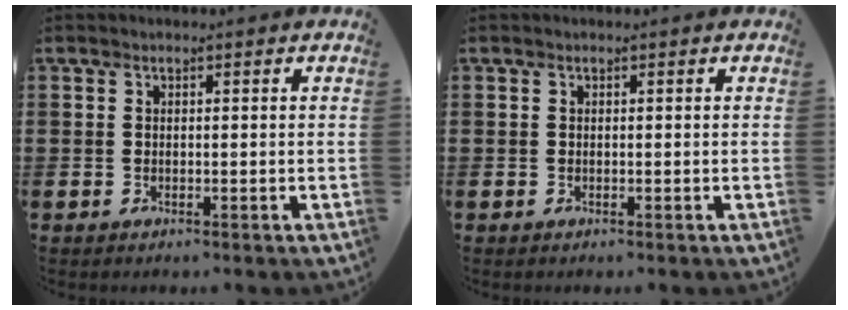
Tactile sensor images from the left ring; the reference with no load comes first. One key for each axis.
{"total": 0.0}